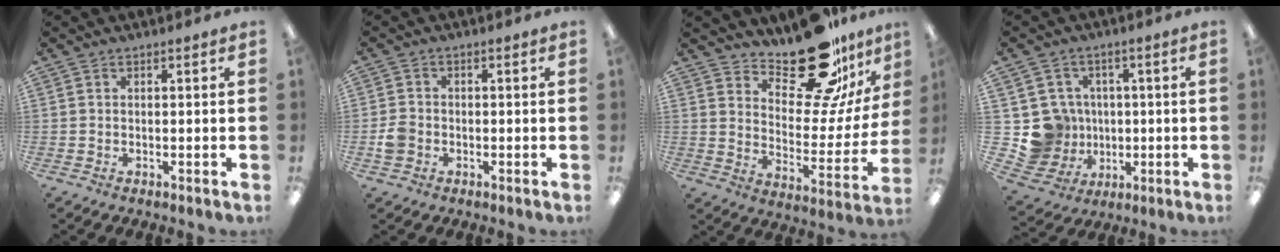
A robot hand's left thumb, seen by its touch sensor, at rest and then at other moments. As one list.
[{"total": 3.3, "force": [-1.1, 2.7, 1.6], "torque": [-0.025, 0.008, -0.021]}, {"total": 21.1, "force": [16.8, 7.9, 10.1], "torque": [-0.140, -0.125, 0.283]}, {"total": 10.4, "force": [-0.2, 10.2, 2.0], "torque": [-0.060, 0.007, 0.013]}]